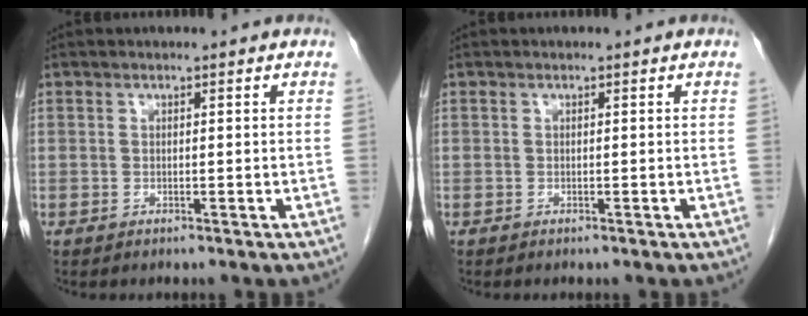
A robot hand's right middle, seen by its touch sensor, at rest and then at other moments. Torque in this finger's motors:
{"motor_torque": [-0.01, -0.15, 0.06, 0.01]}